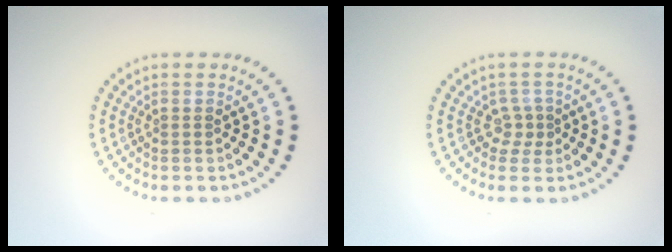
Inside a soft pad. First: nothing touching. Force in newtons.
{"total": 1.6, "press": 1.0, "slide": 1.2}